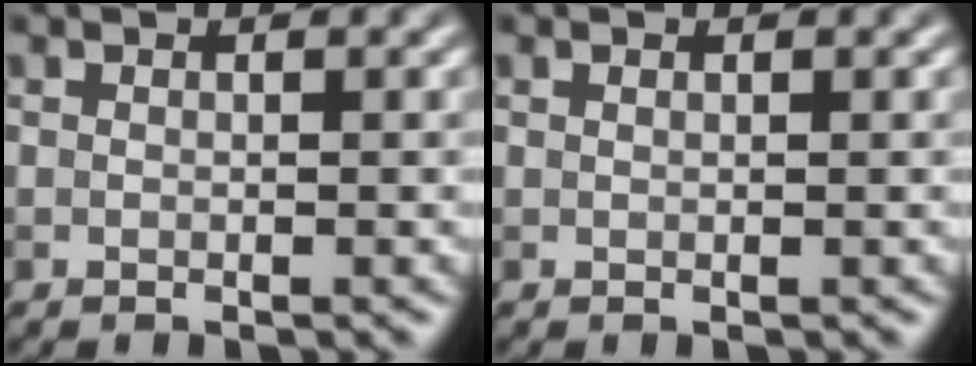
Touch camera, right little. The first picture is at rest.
{"total": 0.0}